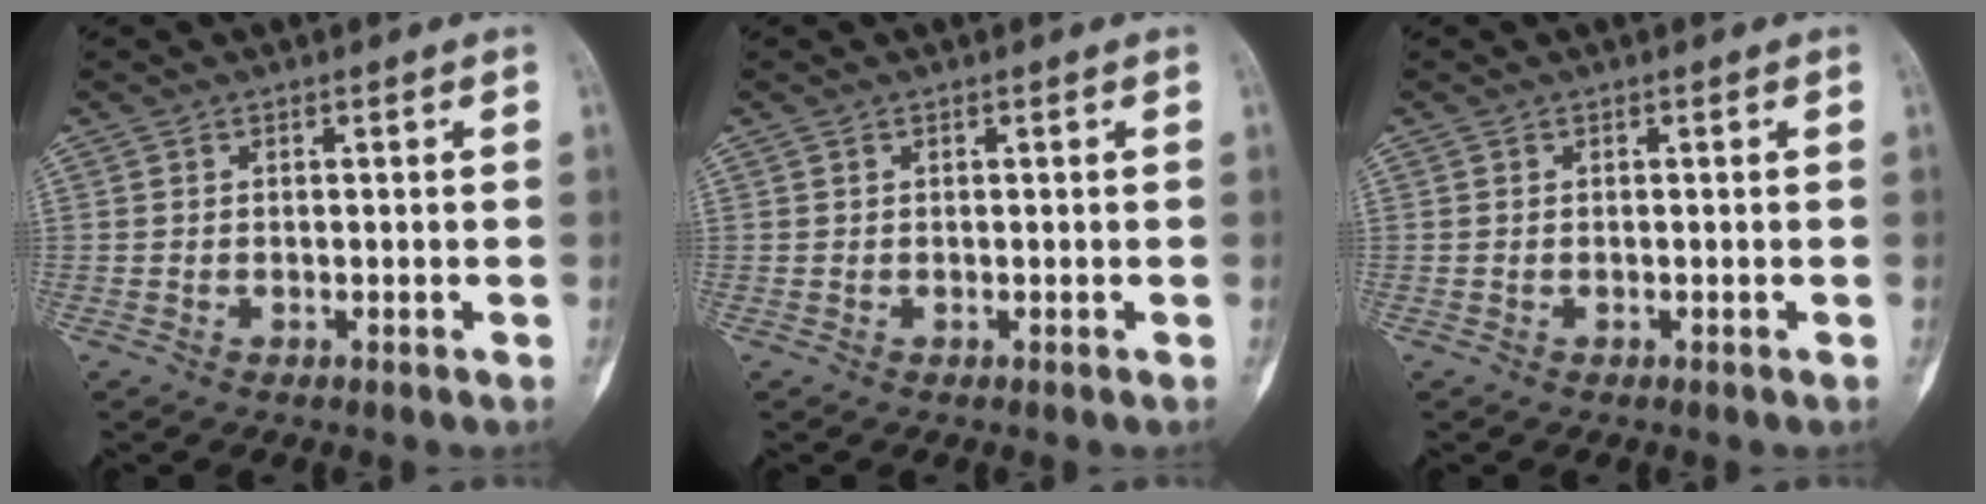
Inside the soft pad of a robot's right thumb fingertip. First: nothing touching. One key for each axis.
{"total": 0.0}
{"total": 0.0}